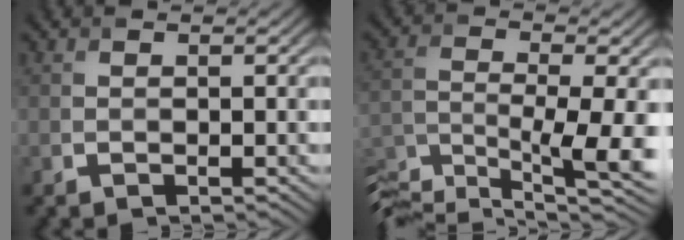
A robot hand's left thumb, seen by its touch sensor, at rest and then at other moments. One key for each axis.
{"total": 10.7, "fx": -5.1, "fy": 3.8, "fz": 8.6, "tx": -0.178, "ty": -0.029, "tz": -0.084}